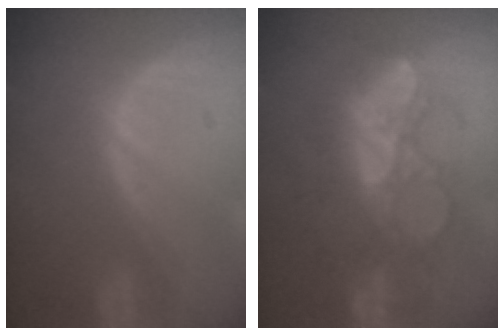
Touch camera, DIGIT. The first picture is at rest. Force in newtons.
{"total": 8.7, "press": 8.3, "slide": 2.4}